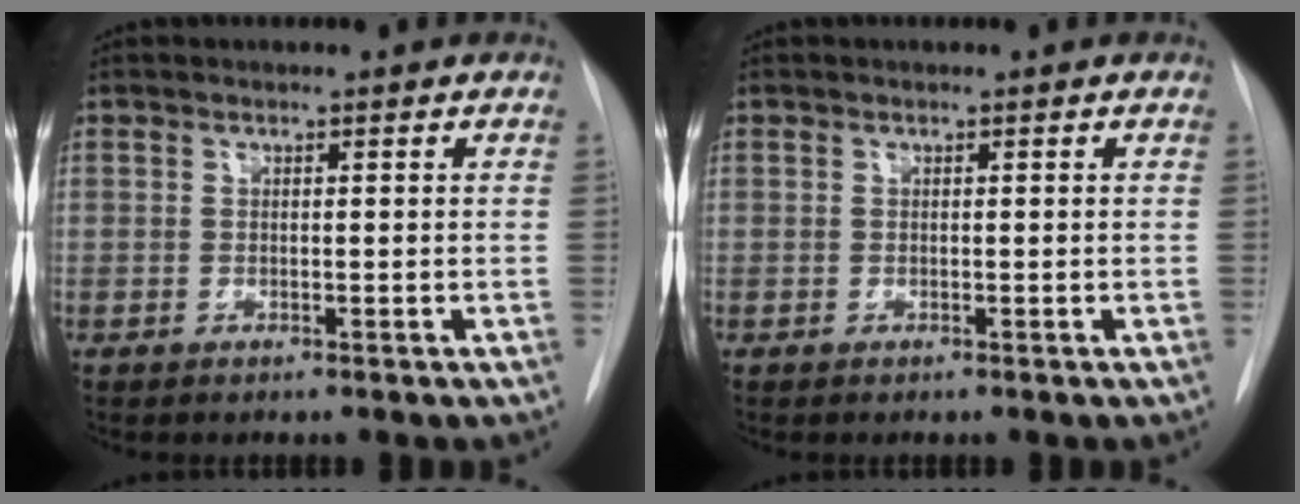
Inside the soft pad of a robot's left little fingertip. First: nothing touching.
{"total": 0.0}